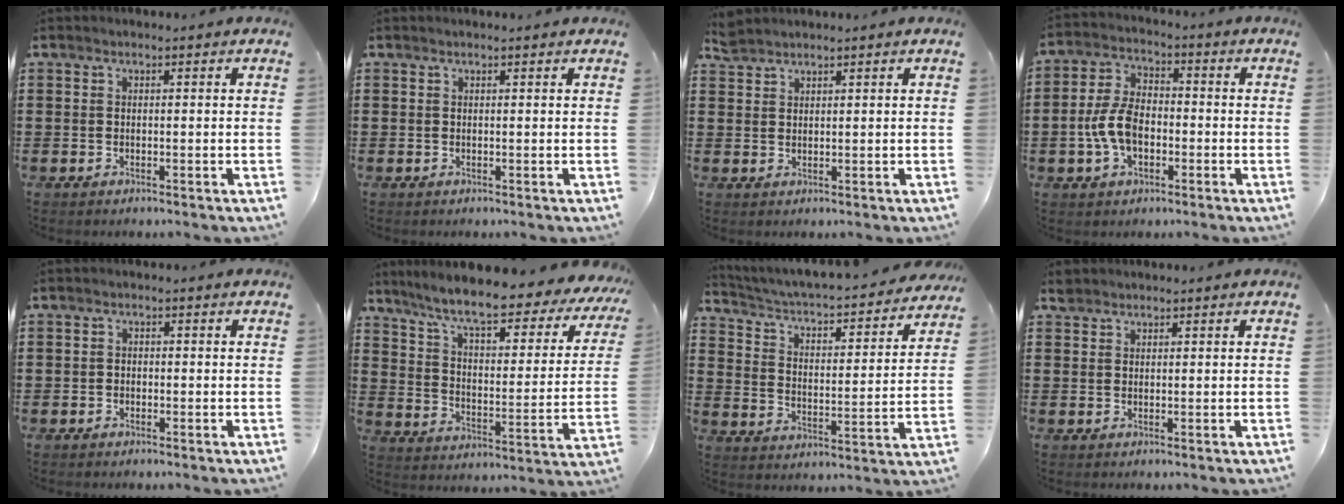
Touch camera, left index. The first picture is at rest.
{"total": 0.0}
{"total": 2.3, "force": [2.2, 0.5, 0.4], "torque": [-0.015, 0.002, 0.044]}
{"total": 7.7, "force": [-1.8, 4.5, 5.9], "torque": [-0.144, 0.002, -0.042]}
{"total": 0.9, "force": [-0.7, 0.6, 0.2], "torque": [-0.008, 0.000, -0.014]}
{"total": 8.9, "force": [7.3, 1.0, 5.0], "torque": [-0.116, -0.047, 0.119]}
{"total": 2.7, "force": [2.4, 0.3, 1.2], "torque": [-0.040, -0.032, 0.028]}
{"total": 1.3, "force": [1.2, 0.6, 0.3], "torque": [-0.009, 0.002, 0.023]}